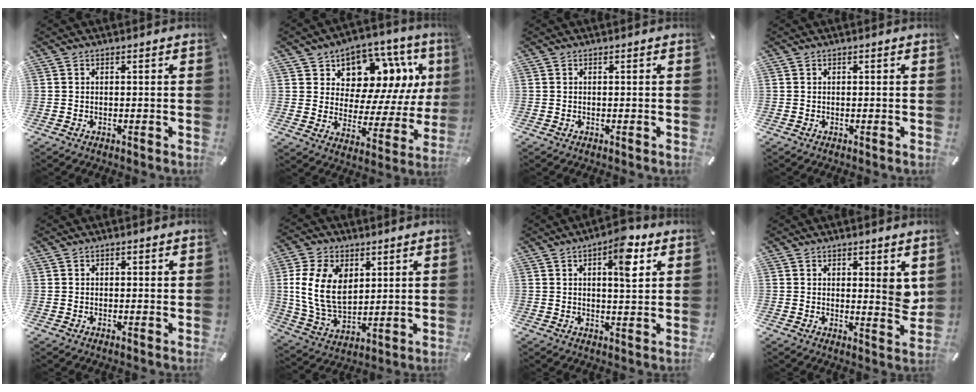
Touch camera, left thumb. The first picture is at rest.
{"total": 9.9, "force": [5.8, 7.3, 3.4], "torque": [-0.045, -0.072, 0.101]}
{"total": 0.0}
{"total": 0.0}
{"total": 0.6, "force": [0.3, 0.5, 0.2], "torque": [-0.004, 0.003, 0.005]}
{"total": 13.6, "force": [3.3, 9.7, 8.9], "torque": [-0.202, -0.003, 0.060]}
{"total": 8.5, "force": [3.9, 3.2, 6.8], "torque": [-0.093, -0.014, 0.057]}
{"total": 5.3, "force": [2.9, 2.0, 4.0], "torque": [-0.042, -0.027, 0.045]}